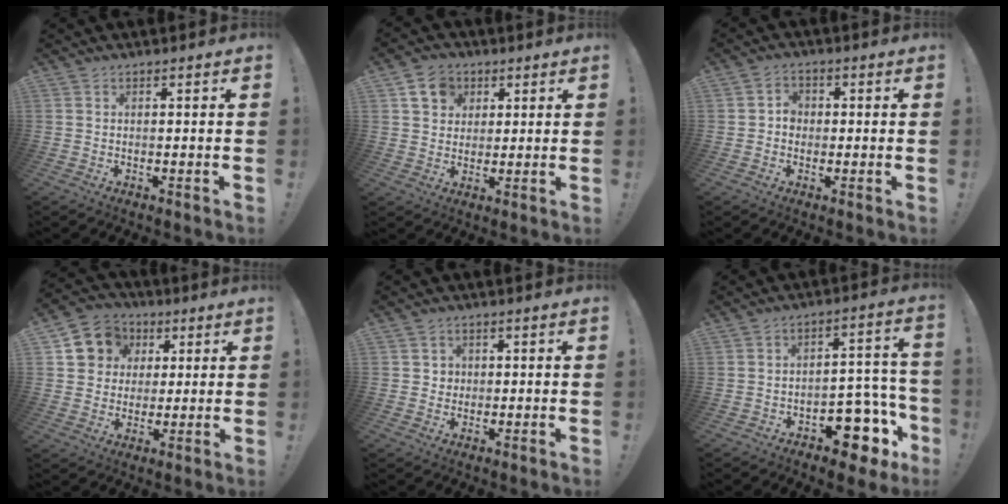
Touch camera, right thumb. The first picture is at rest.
{"total": 8.7, "force": [3.9, 7.2, 3.0], "torque": [-0.042, -0.015, 0.078]}
{"total": 3.8, "force": [-0.6, 3.3, 1.6], "torque": [-0.030, 0.008, -0.011]}
{"total": 9.8, "force": [4.6, 7.0, 5.1], "torque": [-0.084, -0.008, 0.090]}
{"total": 2.8, "force": [0.5, 2.7, 0.4], "torque": [-0.008, 0.000, 0.010]}
{"total": 11.7, "force": [-6.8, 6.3, 7.1], "torque": [-0.053, 0.040, -0.111]}